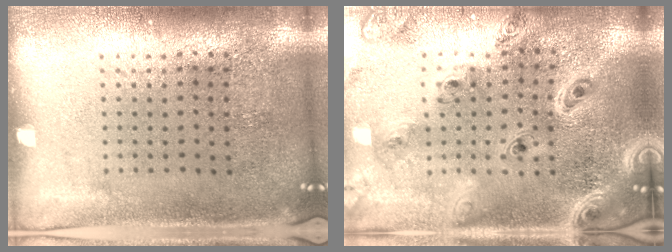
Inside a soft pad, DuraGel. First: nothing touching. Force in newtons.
{"total": 2.5, "press": 2.2, "slide": 1.2}